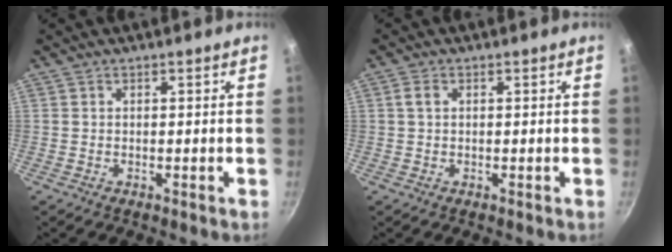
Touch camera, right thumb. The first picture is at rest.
{"total": 1.5, "force": [0.3, 1.0, 1.1], "torque": [-0.019, 0.004, 0.004]}